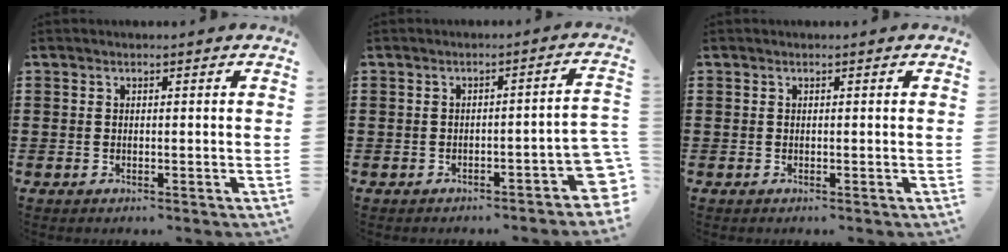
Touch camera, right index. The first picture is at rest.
{"total": 3.4, "force": [-2.3, 0.6, 2.4], "torque": [-0.041, -0.001, -0.044]}
{"total": 0.0}